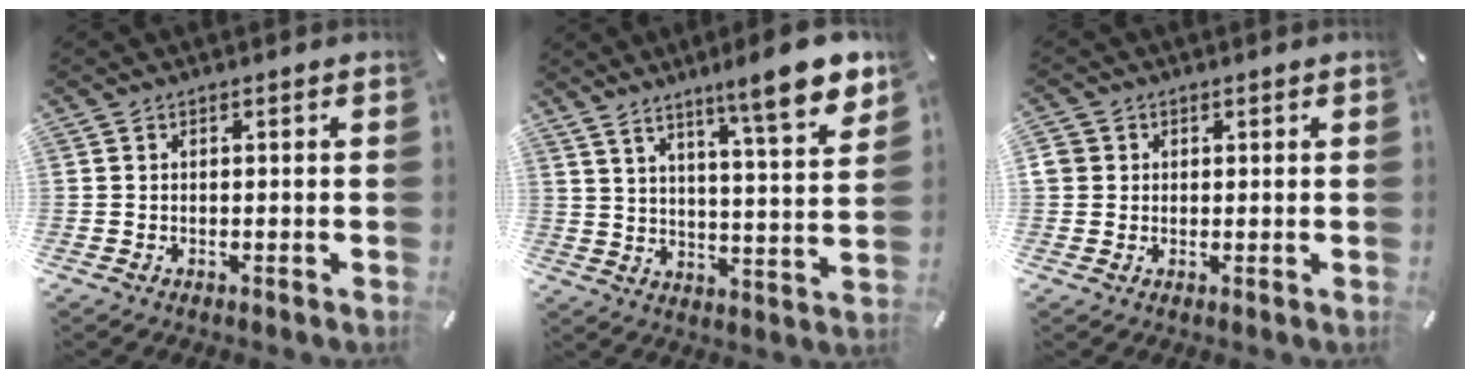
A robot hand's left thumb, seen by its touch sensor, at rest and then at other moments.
{"total": 12.8, "force": [10.0, 1.6, 7.9], "torque": [-0.125, -0.064, 0.163]}
{"total": 2.8, "force": [0.7, 2.7, 0.4], "torque": [-0.010, 0.006, 0.014]}